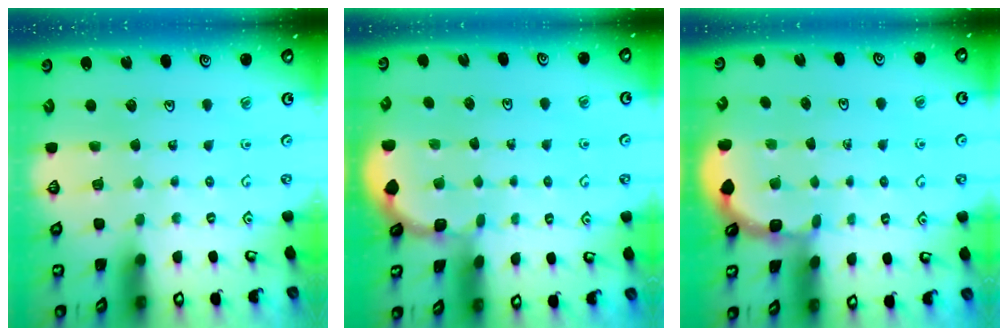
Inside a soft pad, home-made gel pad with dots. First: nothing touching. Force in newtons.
{"total": 2.3, "press": 2.3, "slide": 0.1}
{"total": 1.9, "press": 1.9, "slide": 0.1}